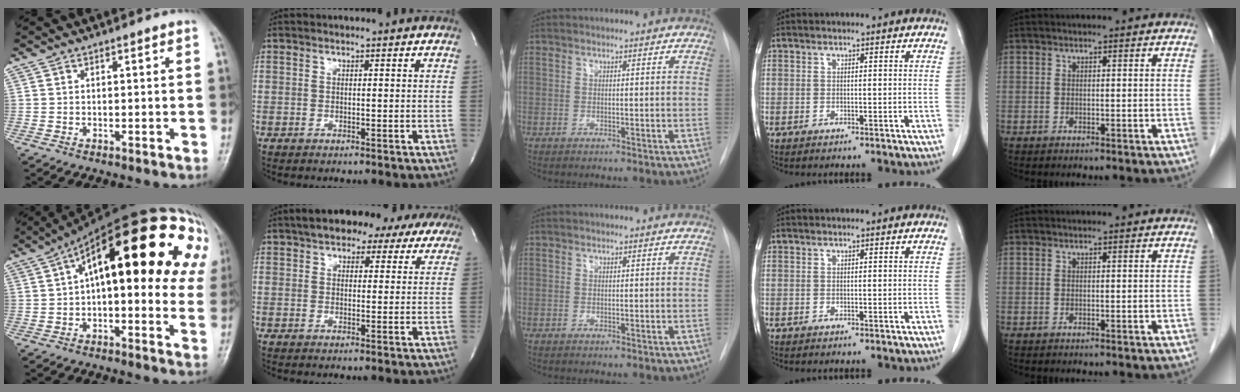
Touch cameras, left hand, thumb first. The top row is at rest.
{"thumb": {"total": 27.9, "force": [7.7, 11.7, 24.2], "torque": [-0.321, 0.061, 0.102]}, "index": {"total": 11.3, "force": [8.2, 5.3, 5.7], "torque": [-0.063, 0.033, 0.100]}}